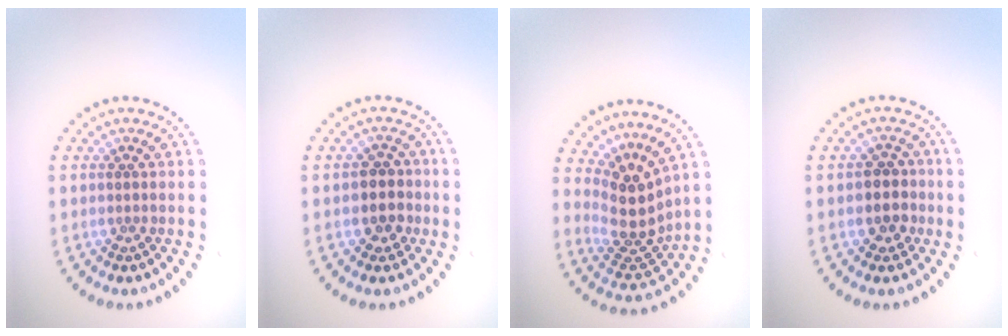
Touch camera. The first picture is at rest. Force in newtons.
{"total": 2.5, "press": 2.3, "slide": 0.8}
{"total": 4.1, "press": 2.9, "slide": 2.9}
{"total": 2.5, "press": 2.3, "slide": 0.8}